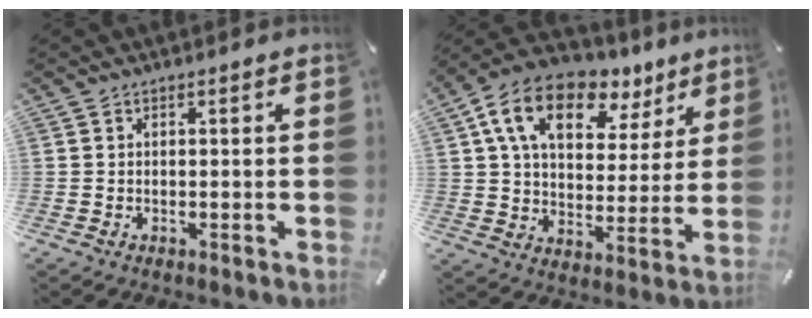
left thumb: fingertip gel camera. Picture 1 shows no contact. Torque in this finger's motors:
{"motor_torque": [1.95, 1.88, 1.65, -1.12, 0.57]}